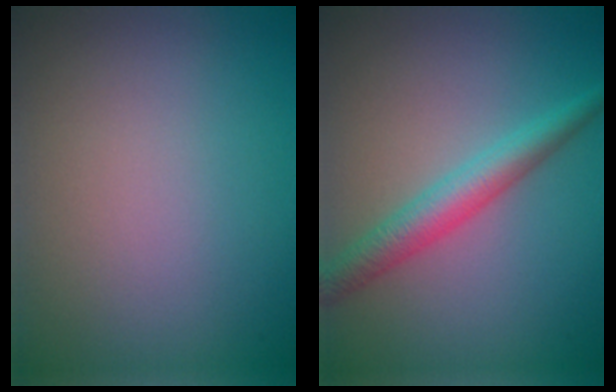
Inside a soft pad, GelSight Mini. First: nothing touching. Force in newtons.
{"total": 3.6, "press": 3.6, "slide": 0.0}